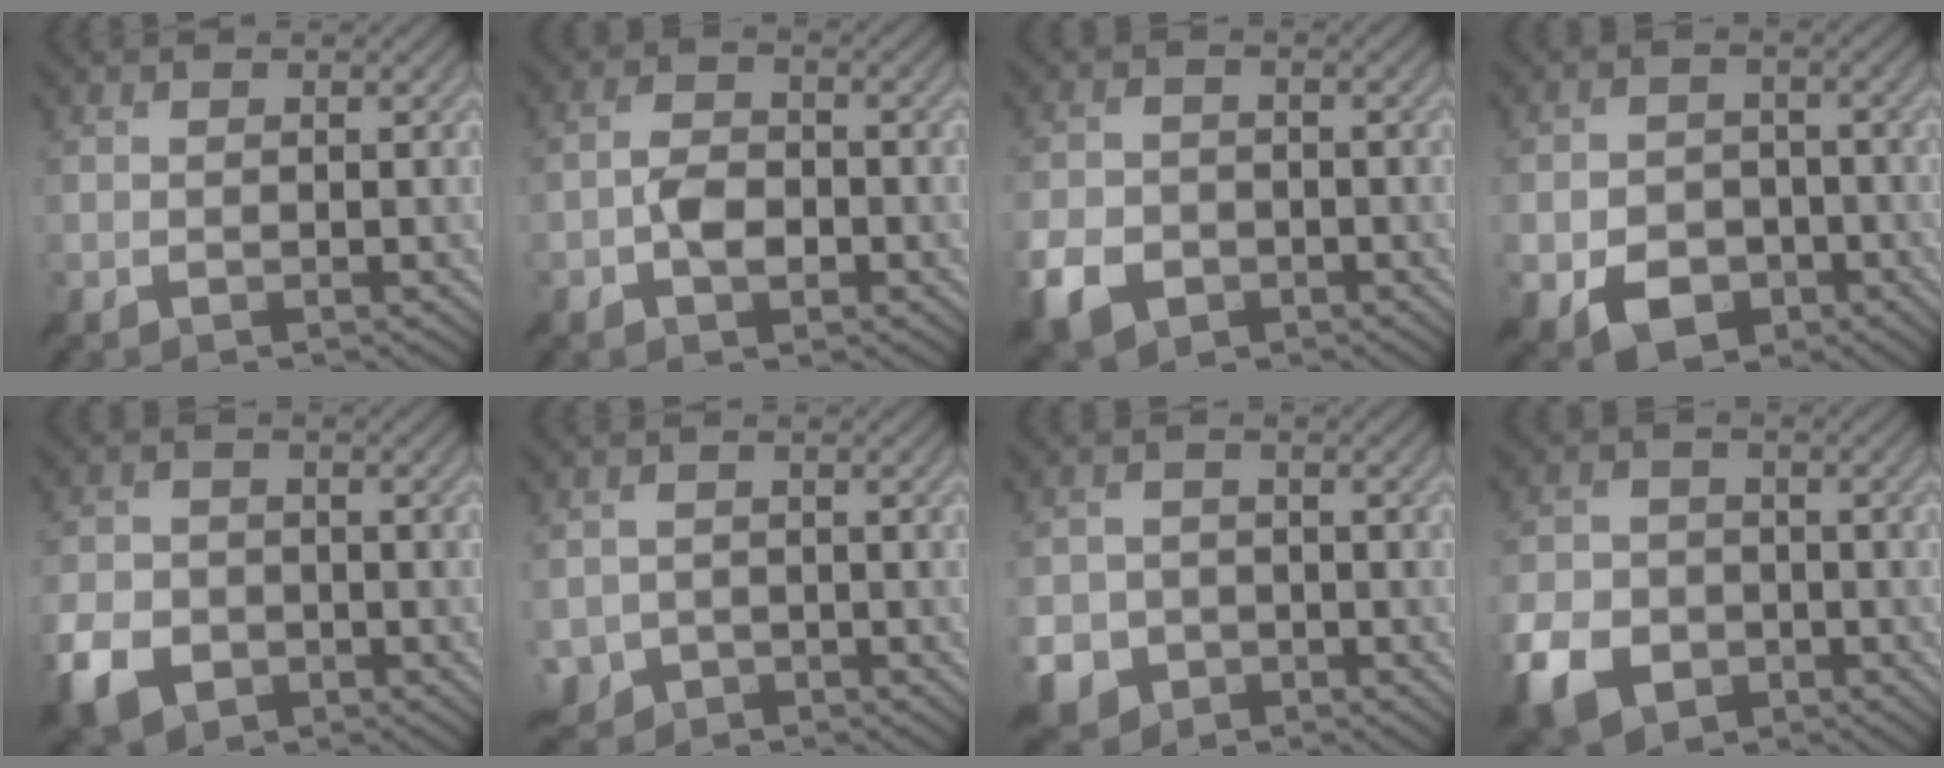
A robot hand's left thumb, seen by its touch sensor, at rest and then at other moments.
{"total": 3.8, "force": [-1.4, 2.0, 2.9], "torque": [-0.062, 0.006, -0.033]}
{"total": 6.1, "force": [-3.1, 4.2, 3.1], "torque": [-0.079, -0.008, -0.067]}
{"total": 7.0, "force": [-3.4, 4.8, 3.8], "torque": [-0.076, -0.011, -0.060]}
{"total": 6.9, "force": [-3.5, 4.8, 3.5], "torque": [-0.089, -0.010, -0.073]}
{"total": 3.3, "force": [-1.3, 3.0, 0.6], "torque": [-0.019, -0.016, -0.032]}
{"total": 5.4, "force": [-2.6, 4.2, 2.1], "torque": [-0.054, -0.011, -0.058]}
{"total": 8.4, "force": [-4.3, 6.0, 4.1], "torque": [-0.106, -0.019, -0.089]}